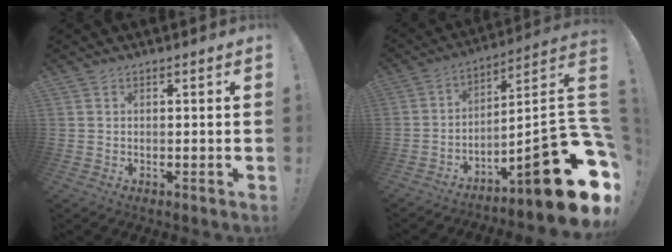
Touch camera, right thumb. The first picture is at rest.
{"total": 20.9, "force": [-9.3, 3.8, 18.3], "torque": [-0.236, 0.034, -0.148]}